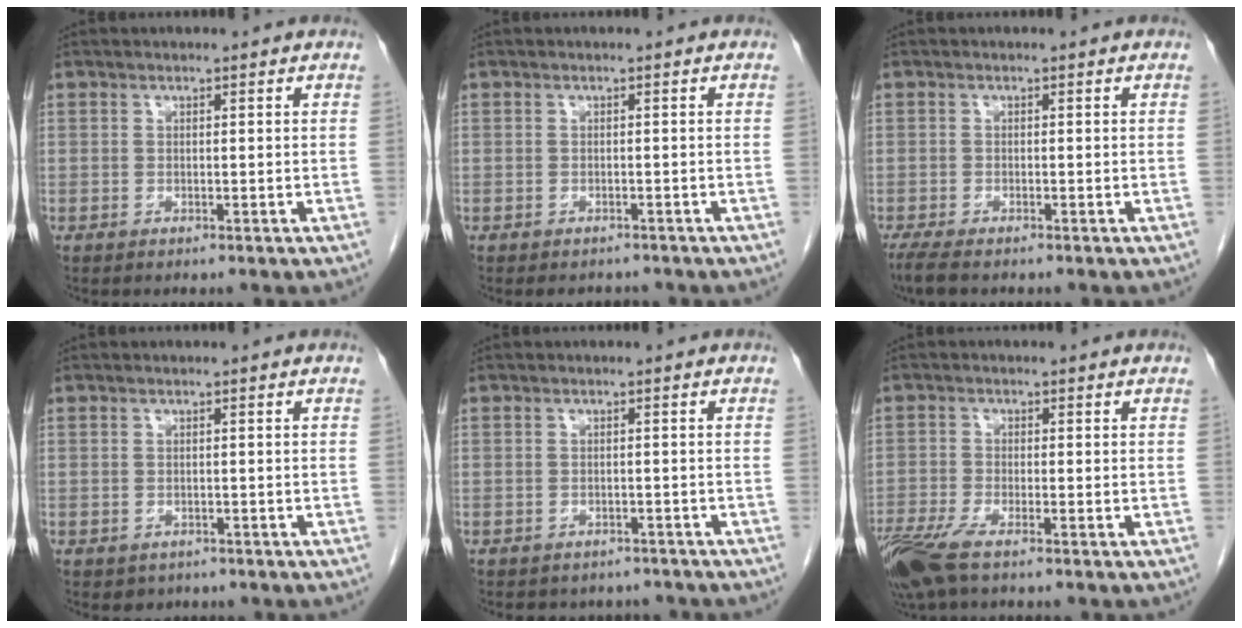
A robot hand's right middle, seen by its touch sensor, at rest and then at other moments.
{"total": 2.5, "force": [-2.3, 1.0, 0.3], "torque": [-0.003, -0.002, -0.028]}
{"total": 3.1, "force": [-2.4, 0.6, 1.8], "torque": [-0.039, -0.011, -0.040]}
{"total": 1.5, "force": [-1.0, 1.1, 0.2], "torque": [-0.008, 0.001, -0.008]}
{"total": 4.9, "force": [-4.4, 2.2, 0.2], "torque": [0.000, 0.007, -0.049]}
{"total": 6.6, "force": [-4.6, 1.1, 4.6], "torque": [-0.095, -0.015, -0.091]}